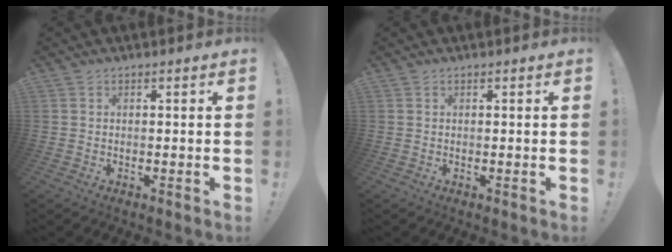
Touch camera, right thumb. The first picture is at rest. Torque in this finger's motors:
{"motor_torque": [0.02, 0.03, 0.04, -0.06, 0.02]}